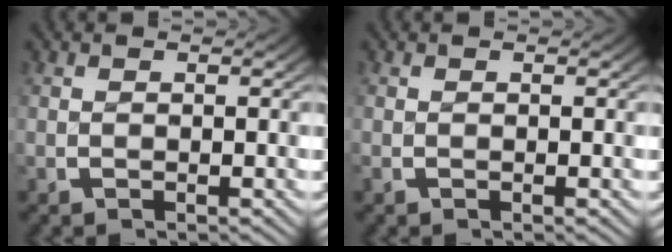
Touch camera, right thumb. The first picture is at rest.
{"total": 0.0}